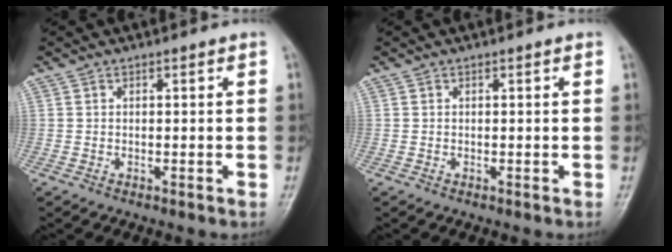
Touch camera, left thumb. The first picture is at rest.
{"total": 0.0}